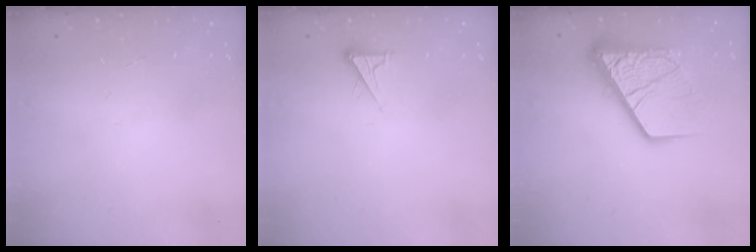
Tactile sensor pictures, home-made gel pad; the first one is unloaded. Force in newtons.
{"total": 2.5, "press": 2.5, "slide": 0.5}
{"total": 15.5, "press": 15.4, "slide": 1.9}